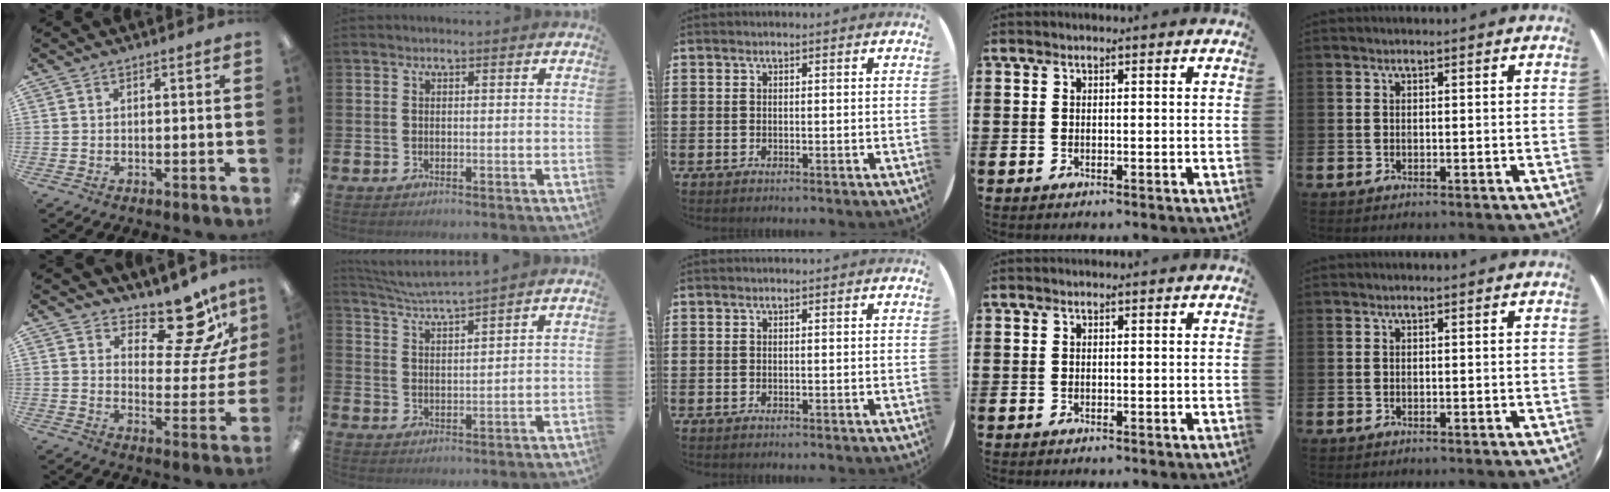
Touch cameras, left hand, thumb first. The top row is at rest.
{"thumb": {"total": 14.9, "force": [11.3, 5.8, 7.8], "torque": [-0.103, -0.087, 0.193]}, "index": {"total": 4.4, "force": [4.3, -0.5, 0.9], "torque": [-0.038, -0.027, 0.076]}}